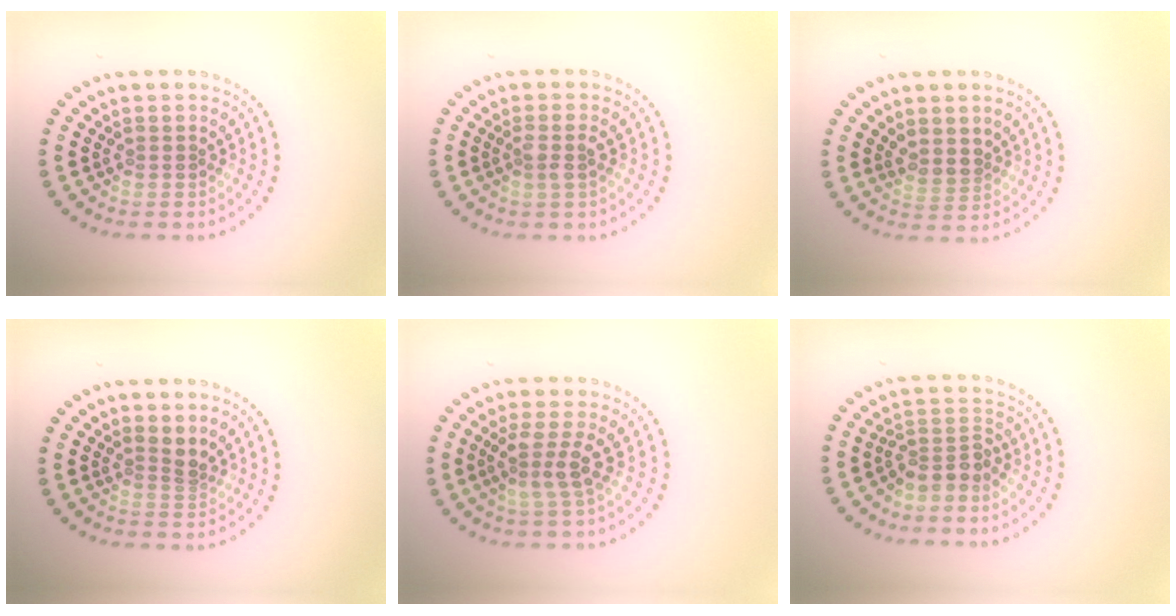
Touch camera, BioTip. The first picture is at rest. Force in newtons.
{"total": 1.5, "press": 1.3, "slide": 0.9}
{"total": 2.0, "press": 1.6, "slide": 1.2}
{"total": 1.7, "press": 1.2, "slide": 1.2}
{"total": 2.8, "press": 2.2, "slide": 1.7}
{"total": 2.6, "press": 1.9, "slide": 1.8}